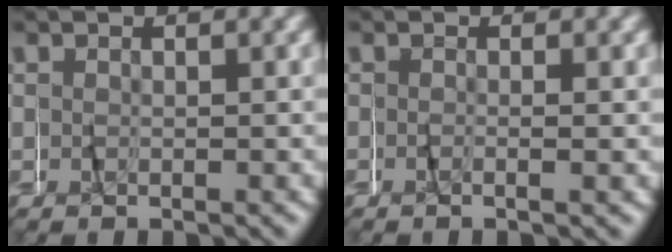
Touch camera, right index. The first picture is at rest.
{"total": 0.7, "force": [-0.5, -0.4, 0.3], "torque": [-0.016, -0.004, -0.011]}